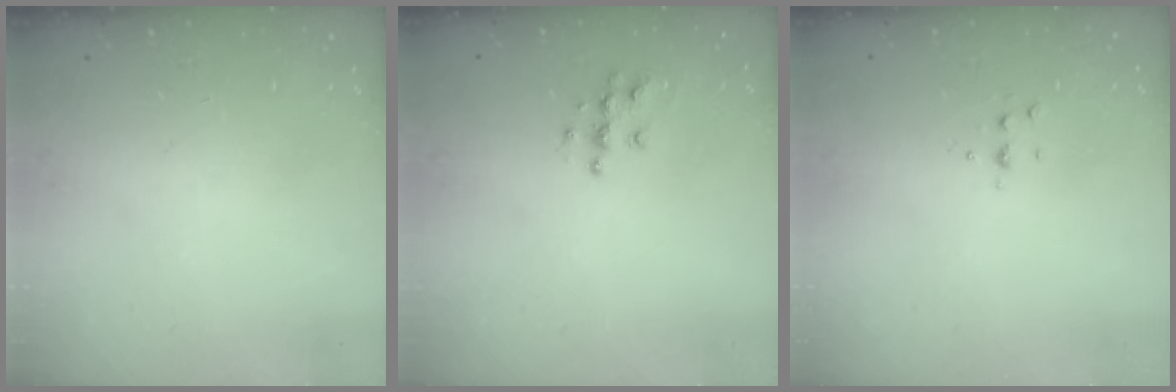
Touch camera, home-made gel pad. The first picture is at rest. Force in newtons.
{"total": 6.4, "press": 6.4, "slide": 0.2}
{"total": 4.1, "press": 4.0, "slide": 0.9}